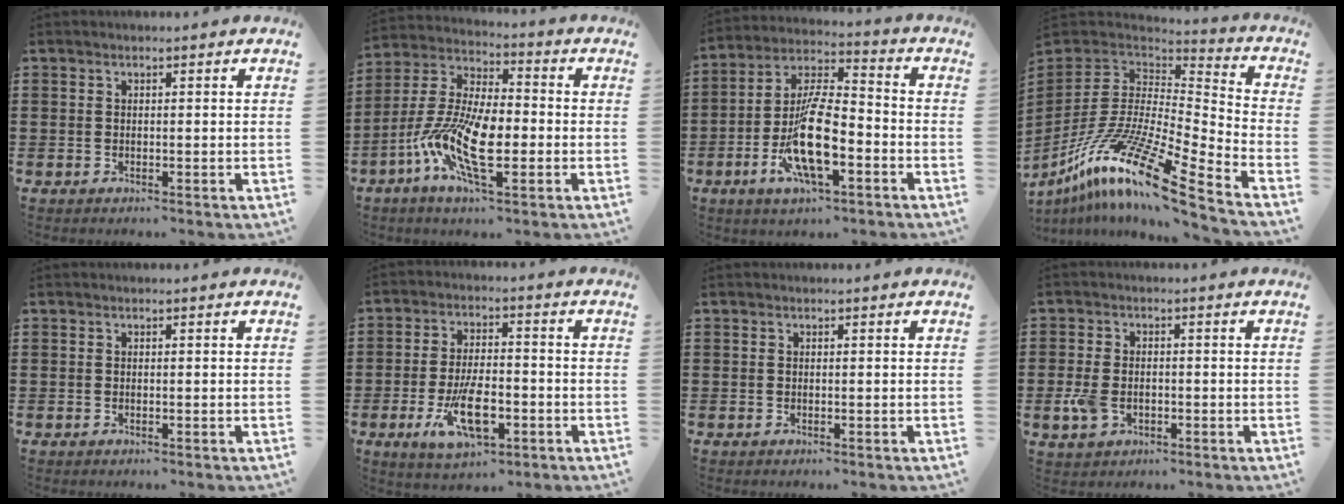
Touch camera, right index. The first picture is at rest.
{"total": 11.7, "force": [-3.8, 4.4, 10.1], "torque": [-0.238, -0.011, -0.079]}
{"total": 12.4, "force": [-4.5, 4.3, 10.8], "torque": [-0.226, -0.001, -0.083]}
{"total": 17.1, "force": [-10.9, 2.8, 12.8], "torque": [-0.261, 0.018, -0.208]}
{"total": 0.0}
{"total": 10.0, "force": [-3.7, 4.2, 8.3], "torque": [-0.161, -0.010, -0.063]}
{"total": 0.0}
{"total": 4.1, "force": [-1.2, 2.7, 2.9], "torque": [-0.073, -0.003, -0.026]}